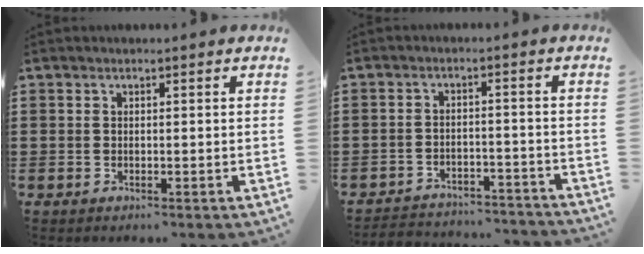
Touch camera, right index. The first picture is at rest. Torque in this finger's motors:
{"motor_torque": [-1.62, 0.15, -0.15, -0.21]}